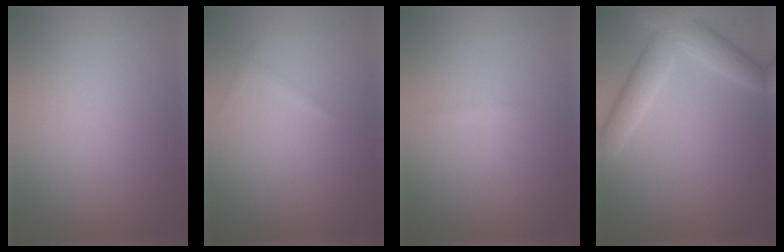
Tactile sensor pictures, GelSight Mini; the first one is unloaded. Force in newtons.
{"total": 0.5, "press": 0.5, "slide": 0.1}
{"total": 0.6, "press": 0.6, "slide": 0.0}
{"total": 4.9, "press": 4.9, "slide": 0.3}